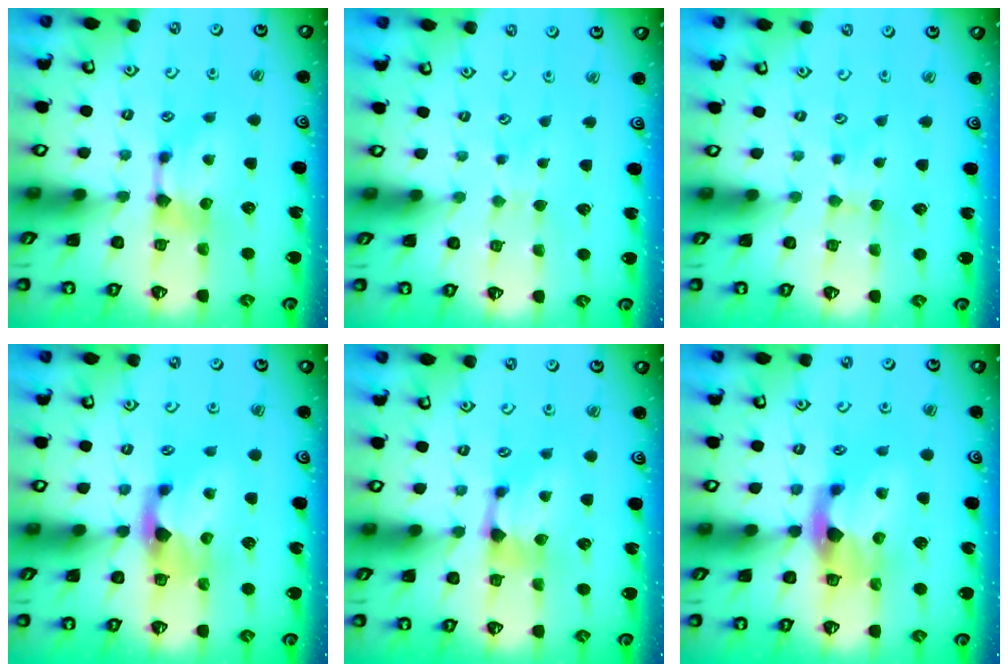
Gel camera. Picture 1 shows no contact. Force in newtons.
{"total": 3.4, "press": 3.4, "slide": 0.3}
{"total": 2.6, "press": 2.6, "slide": 0.4}
{"total": 2.1, "press": 1.7, "slide": 1.2}
{"total": 0.8, "press": 0.4, "slide": 0.7}
{"total": 2.8, "press": 2.5, "slide": 1.3}